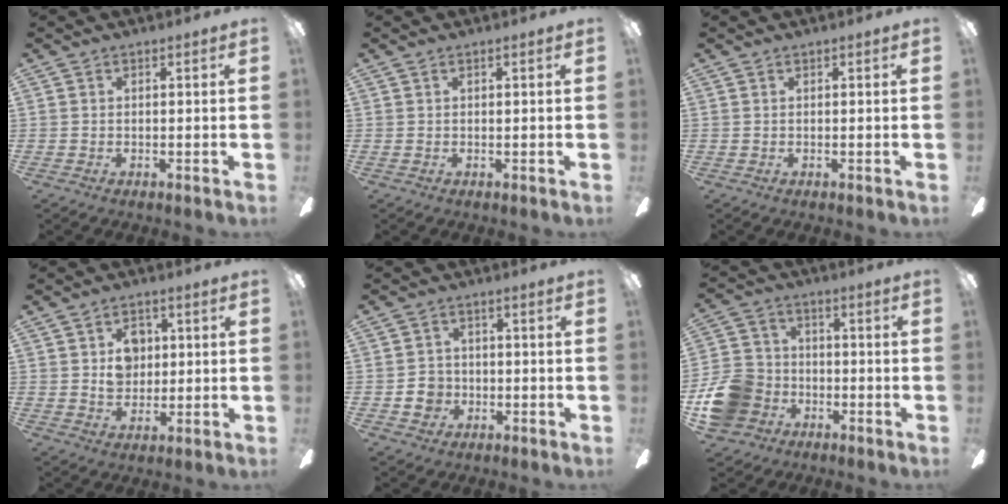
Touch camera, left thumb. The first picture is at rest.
{"total": 0.0}
{"total": 0.0}
{"total": 7.0, "force": [1.3, 5.6, 3.9], "torque": [-0.056, 0.004, 0.019]}
{"total": 4.8, "force": [-1.4, 4.3, 1.6], "torque": [-0.035, 0.009, -0.023]}
{"total": 13.6, "force": [-5.6, 11.1, 5.4], "torque": [-0.125, 0.047, -0.097]}